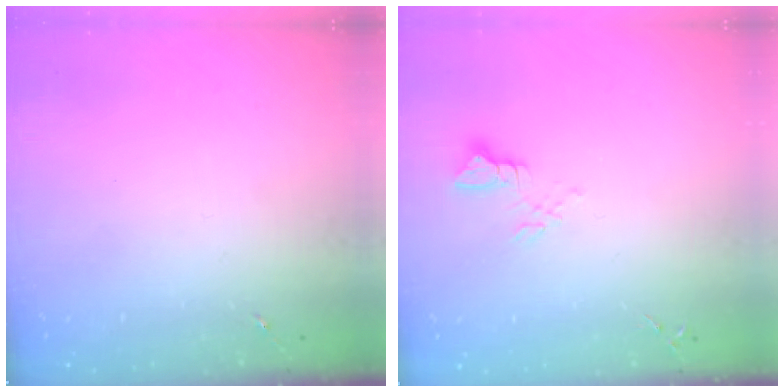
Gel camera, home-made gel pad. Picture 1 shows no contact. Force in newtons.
{"total": 5.1, "press": 5.1, "slide": 0.4}